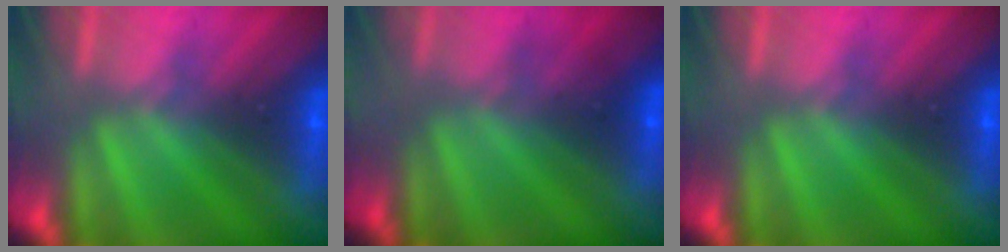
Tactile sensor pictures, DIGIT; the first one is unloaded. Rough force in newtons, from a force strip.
{"total": 1.7}
{"total": 0.0}